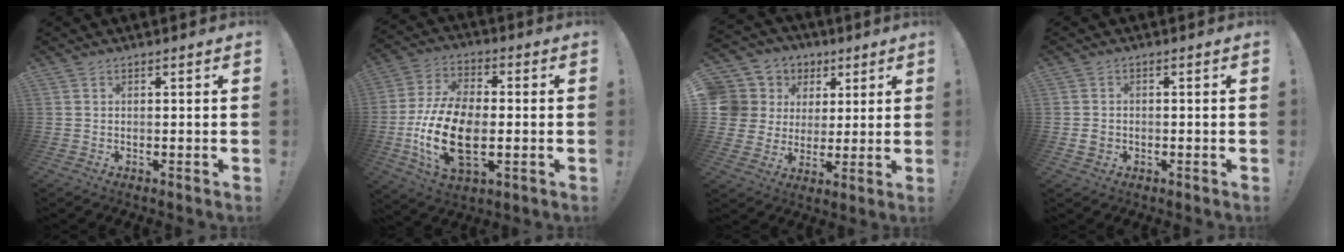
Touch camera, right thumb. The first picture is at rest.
{"total": 19.5, "force": [-4.1, 11.4, 15.2], "torque": [-0.299, 0.010, -0.065]}
{"total": 11.3, "force": [3.7, 10.1, 3.3], "torque": [-0.058, -0.013, 0.088]}
{"total": 2.7, "force": [-0.6, 2.3, 1.4], "torque": [-0.022, 0.008, -0.009]}